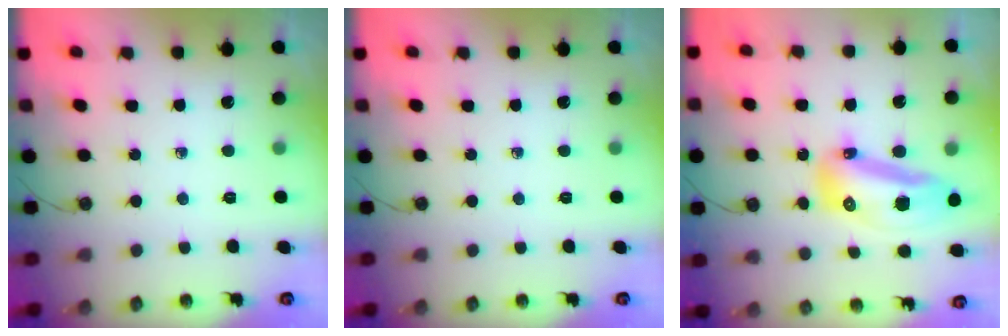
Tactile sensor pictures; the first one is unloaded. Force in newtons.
{"total": 0.0}
{"total": 14.4, "press": 14.3, "slide": 1.7}